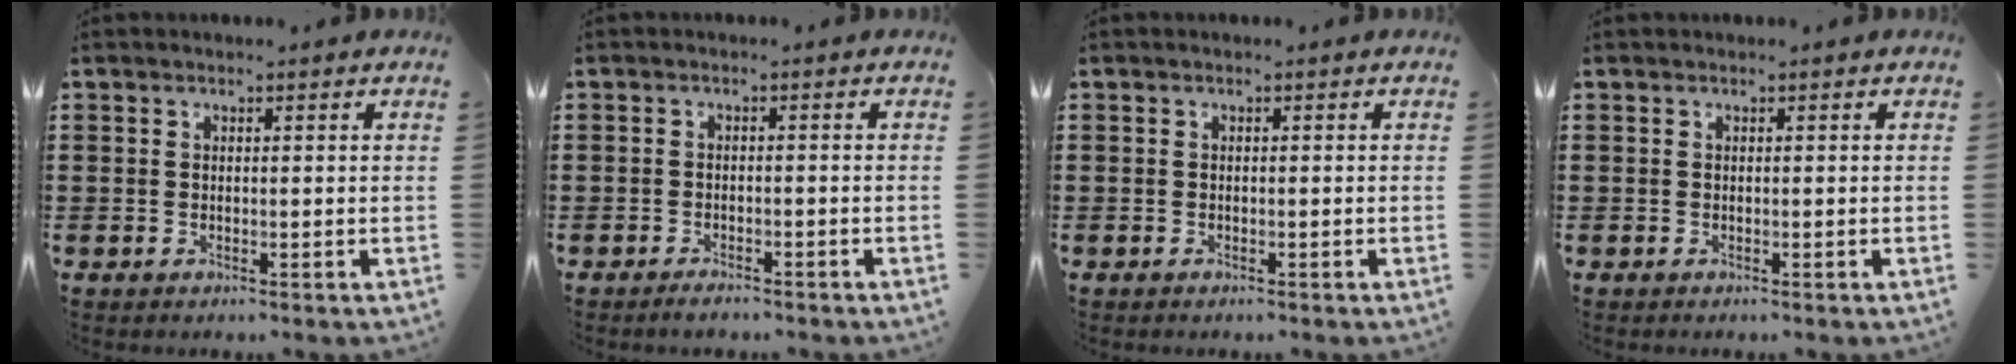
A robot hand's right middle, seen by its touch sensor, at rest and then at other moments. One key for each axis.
{"total": 1.4, "fx": -1.3, "fy": 0.2, "fz": 0.5, "tx": -0.012, "ty": -0.003, "tz": -0.023}
{"total": 0.0}
{"total": 0.0}